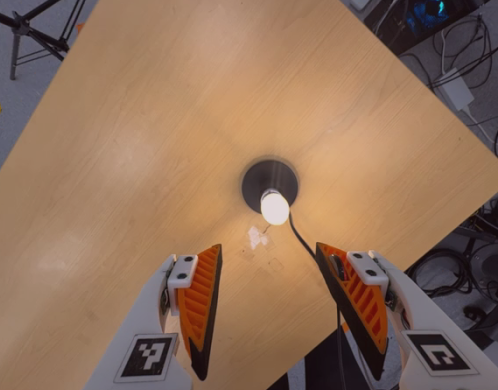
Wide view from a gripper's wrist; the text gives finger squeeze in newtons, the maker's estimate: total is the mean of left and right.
{"total": 0.0}